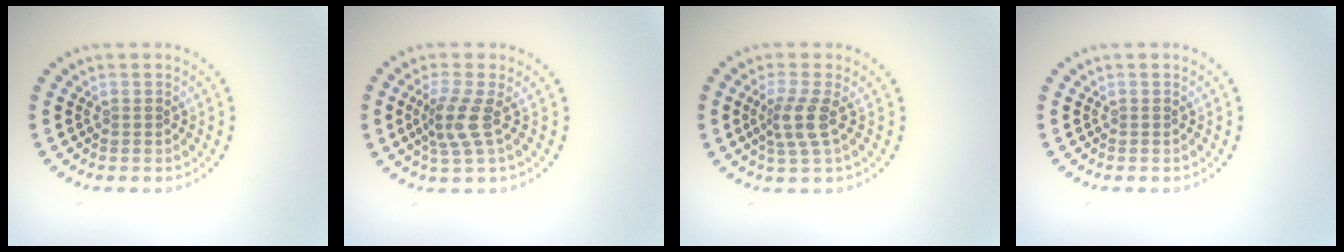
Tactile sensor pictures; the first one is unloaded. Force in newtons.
{"total": 2.8, "press": 2.2, "slide": 1.8}
{"total": 2.7, "press": 2.1, "slide": 1.7}
{"total": 0.0}